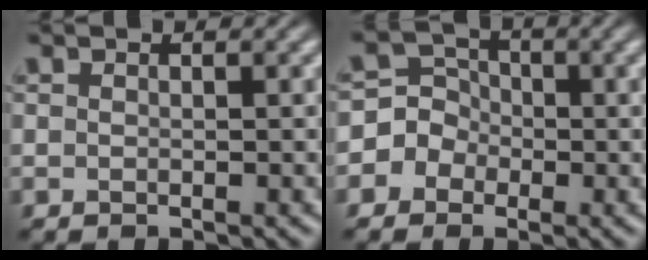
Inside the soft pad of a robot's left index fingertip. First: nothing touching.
{"total": 4.0, "force": [-1.1, 3.8, 0.6], "torque": [0.019, 0.021, -0.042]}